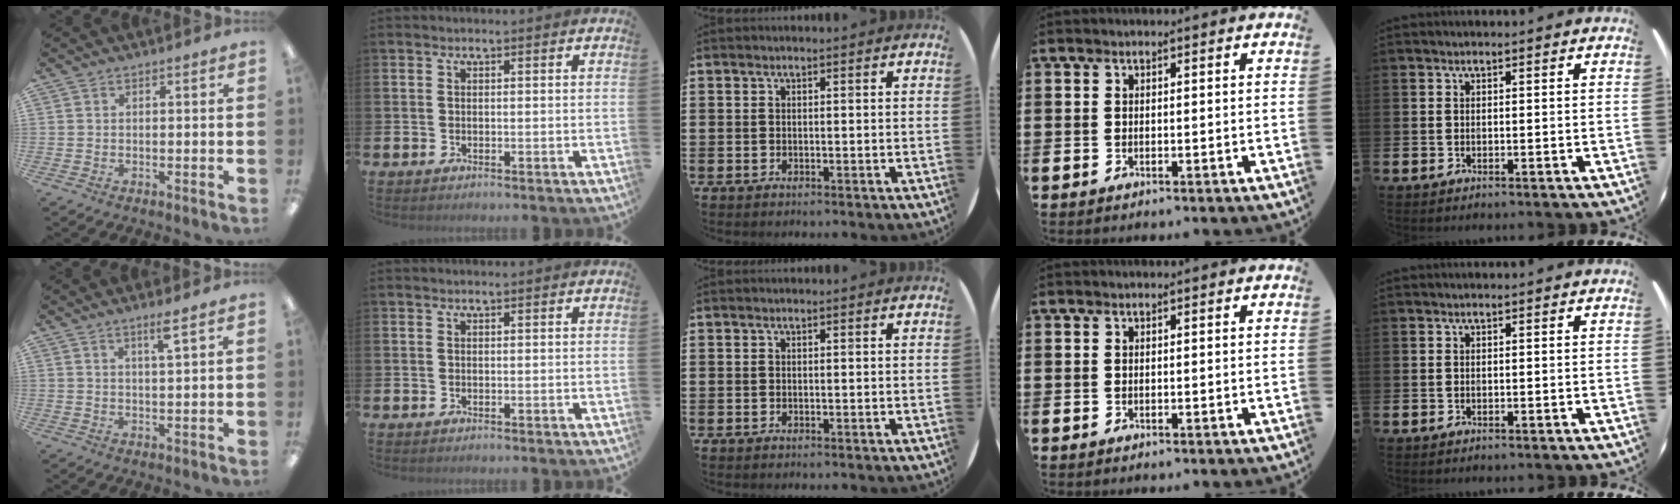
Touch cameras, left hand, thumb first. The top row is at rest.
{"thumb": {"total": 3.8, "force": [2.6, 0.0, 2.8], "torque": [-0.047, -0.007, 0.040]}}